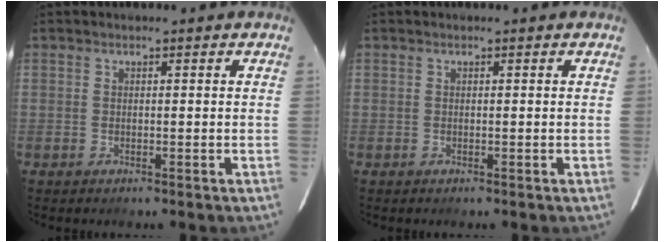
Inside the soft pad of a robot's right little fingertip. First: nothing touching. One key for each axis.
{"total": 0.0}